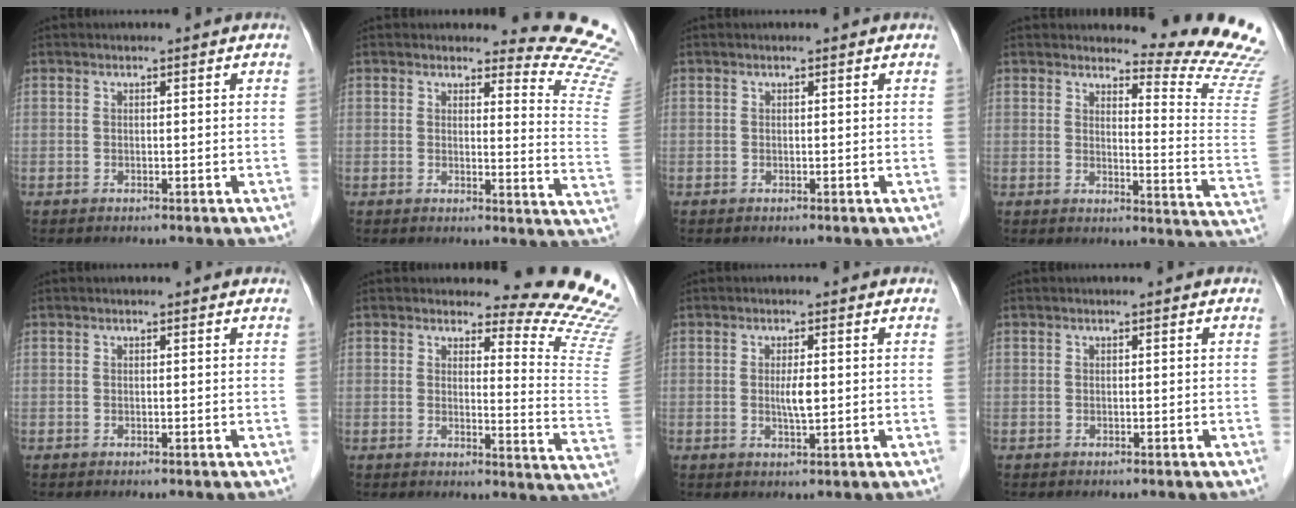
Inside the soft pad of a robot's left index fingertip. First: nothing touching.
{"total": 10.2, "force": [10.2, -0.5, 0.3], "torque": [0.010, -0.130, 0.085]}
{"total": 0.0}
{"total": 12.6, "force": [12.4, -1.7, 1.8], "torque": [-0.021, -0.135, 0.126]}
{"total": 0.7, "force": [0.6, 0.2, 0.1], "torque": [-0.005, 0.000, 0.003]}
{"total": 12.7, "force": [12.5, 0.1, 2.6], "torque": [-0.019, -0.134, 0.113]}
{"total": 2.6, "force": [0.1, 0.4, 2.5], "torque": [-0.048, -0.002, 0.004]}
{"total": 0.0}